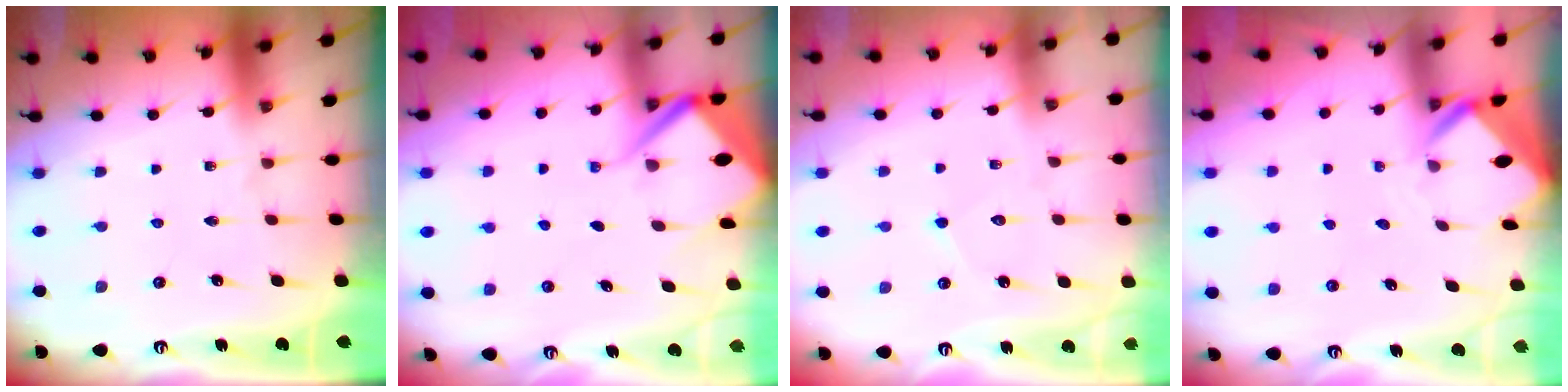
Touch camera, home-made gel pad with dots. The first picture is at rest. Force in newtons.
{"total": 6.0, "press": 6.0, "slide": 0.7}
{"total": 4.8, "press": 4.8, "slide": 0.3}
{"total": 2.9, "press": 2.9, "slide": 0.2}